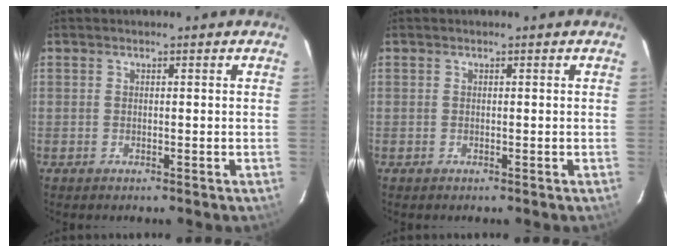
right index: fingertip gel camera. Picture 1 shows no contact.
{"total": 0.0}